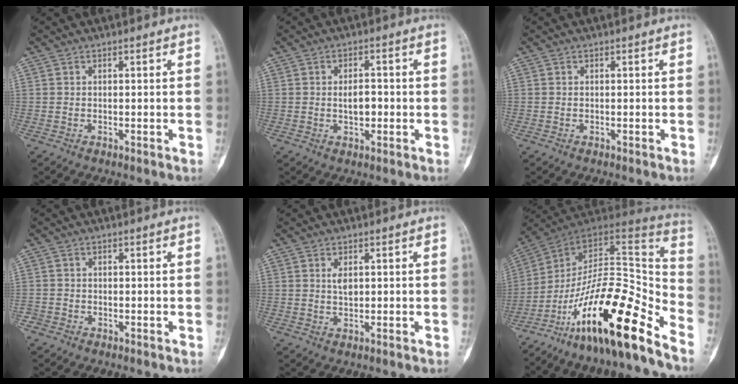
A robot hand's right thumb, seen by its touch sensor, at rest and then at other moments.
{"total": 2.9, "force": [-0.3, 1.7, 2.3], "torque": [-0.029, 0.007, -0.005]}
{"total": 0.0}
{"total": 1.3, "force": [-0.8, 1.0, -0.2], "torque": [0.007, 0.006, -0.022]}
{"total": 2.0, "force": [0.5, 1.0, 1.6], "torque": [-0.027, -0.006, 0.010]}
{"total": 24.6, "force": [-16.4, 6.0, 17.4], "torque": [-0.250, 0.094, -0.272]}